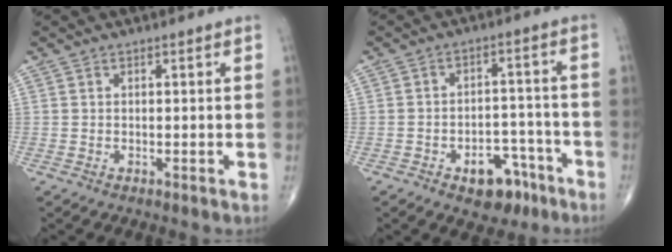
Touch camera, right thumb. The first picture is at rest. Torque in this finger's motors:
{"motor_torque": [1.38, 0.23, 0.30, -0.92, 0.06]}